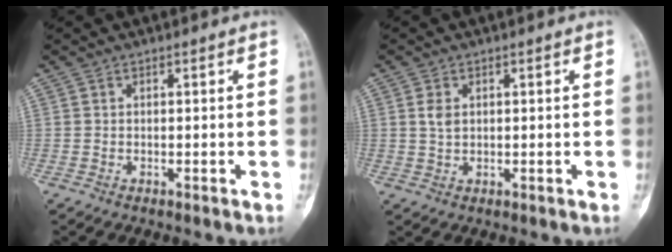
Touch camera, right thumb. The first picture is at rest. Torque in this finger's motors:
{"motor_torque": [-0.22, 0.15, 0.37, 0.03, 0.00]}